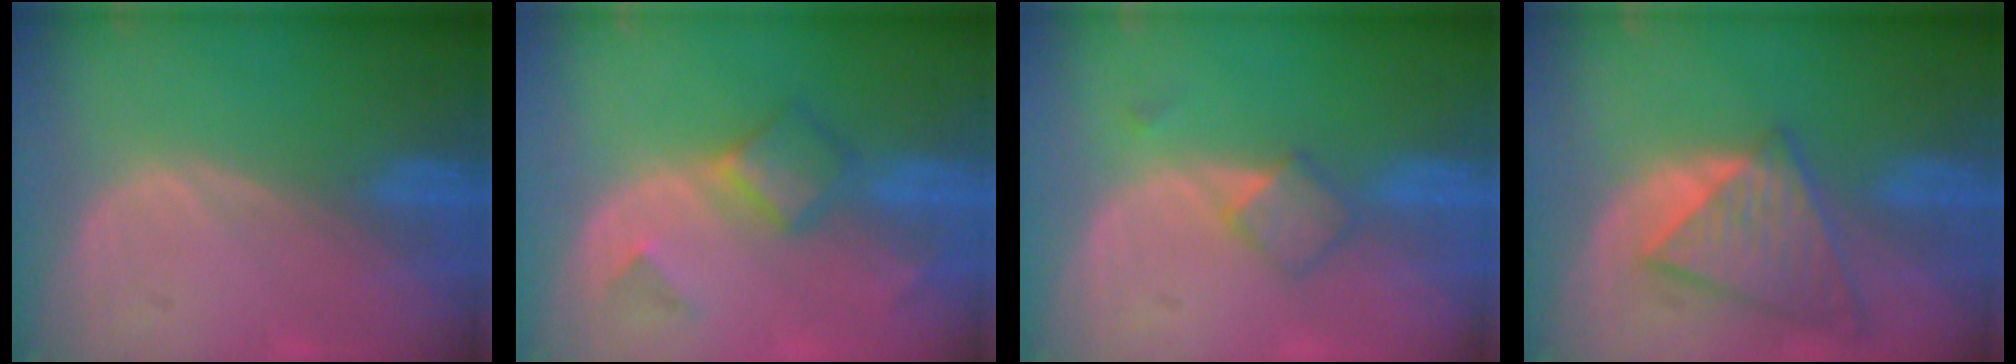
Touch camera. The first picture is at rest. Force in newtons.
{"total": 4.9, "press": 4.8, "slide": 0.9}
{"total": 3.1, "press": 3.1, "slide": 0.2}
{"total": 8.3, "press": 7.3, "slide": 3.9}